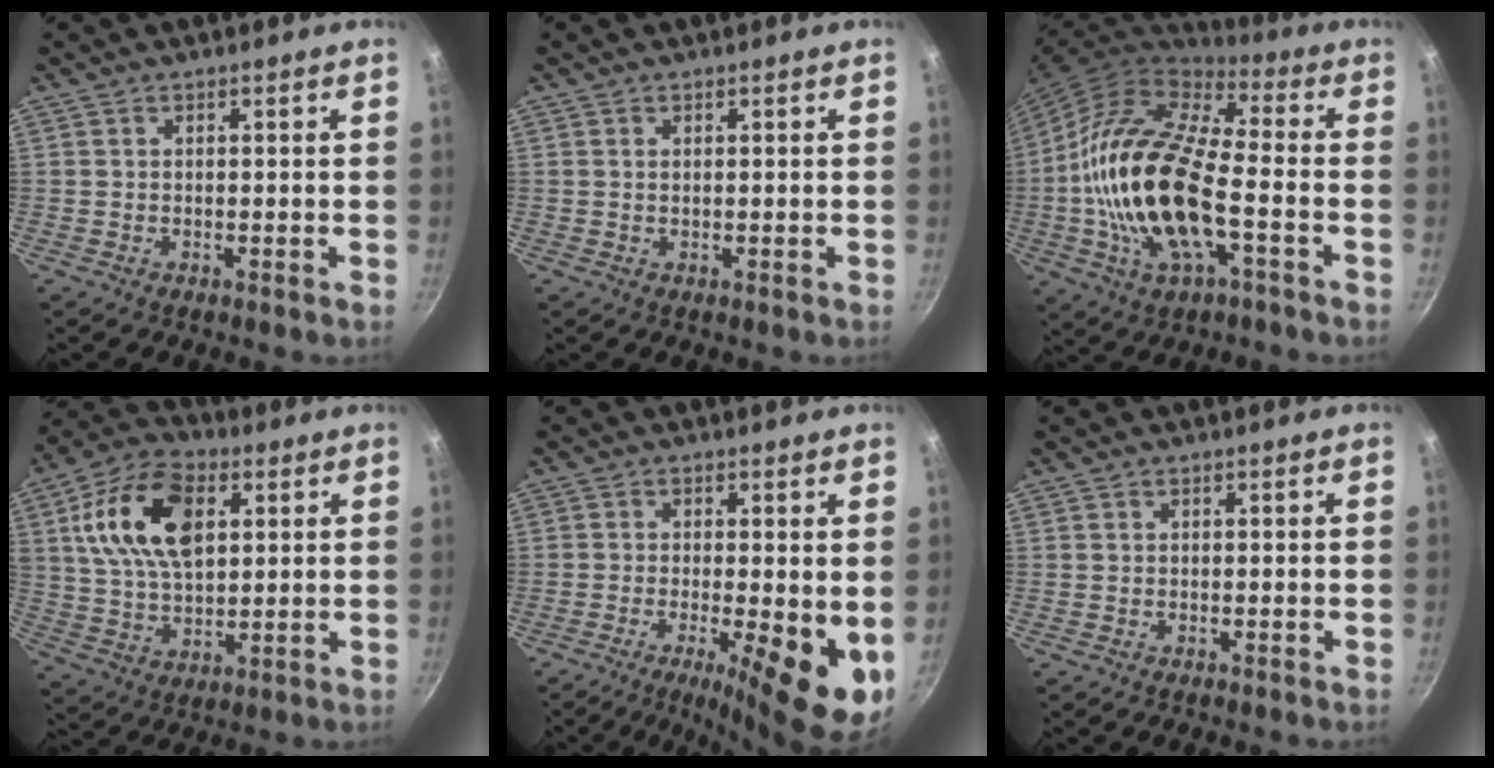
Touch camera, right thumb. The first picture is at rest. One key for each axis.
{"total": 0.7, "fx": 0.3, "fy": 0.4, "fz": 0.5, "tx": -0.010, "ty": 0.001, "tz": 0.005}
{"total": 23.0, "fx": -4.1, "fy": 9.9, "fz": 20.3, "tx": -0.396, "ty": 0.026, "tz": -0.090}
{"total": 17.9, "fx": 5.2, "fy": 10.7, "fz": 13.4, "tx": -0.230, "ty": -0.001, "tz": 0.089}
{"total": 12.4, "fx": -2.8, "fy": 3.4, "fz": 11.6, "tx": -0.157, "ty": -0.010, "tz": -0.037}
{"total": 0.0}